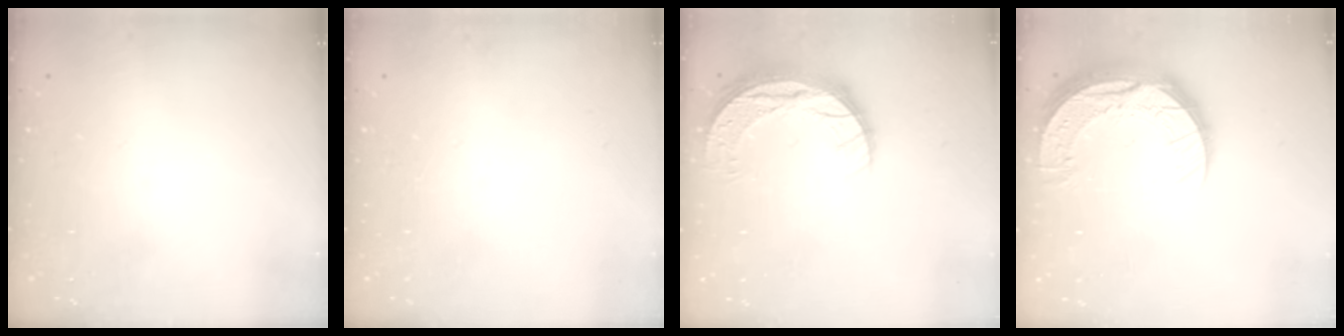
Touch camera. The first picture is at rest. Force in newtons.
{"total": 0.0}
{"total": 11.7, "press": 11.6, "slide": 0.8}
{"total": 15.3, "press": 15.3, "slide": 1.1}